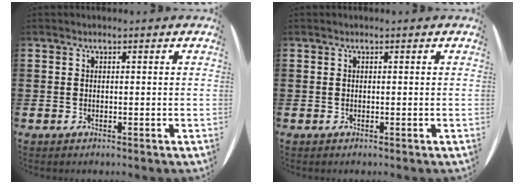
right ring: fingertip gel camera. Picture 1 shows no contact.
{"total": 0.0}